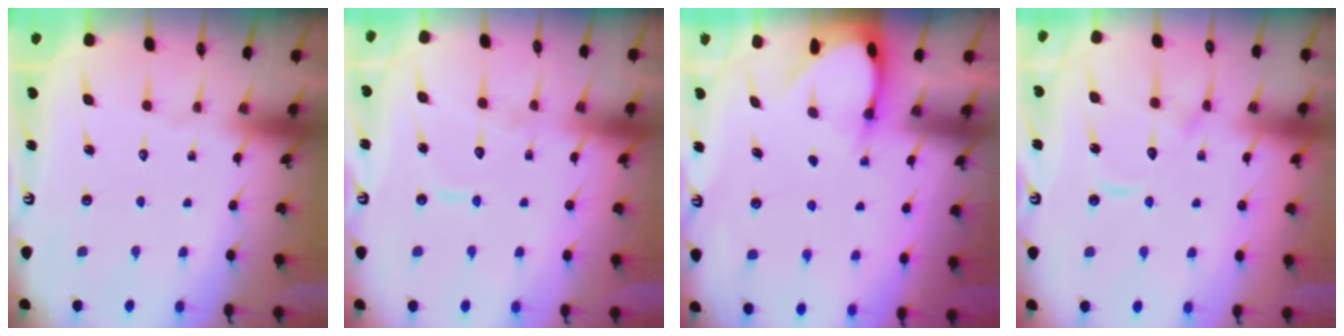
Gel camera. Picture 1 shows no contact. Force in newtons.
{"total": 7.0, "press": 6.9, "slide": 0.6}
{"total": 3.3, "press": 3.3, "slide": 0.3}
{"total": 10.7, "press": 10.6, "slide": 1.1}